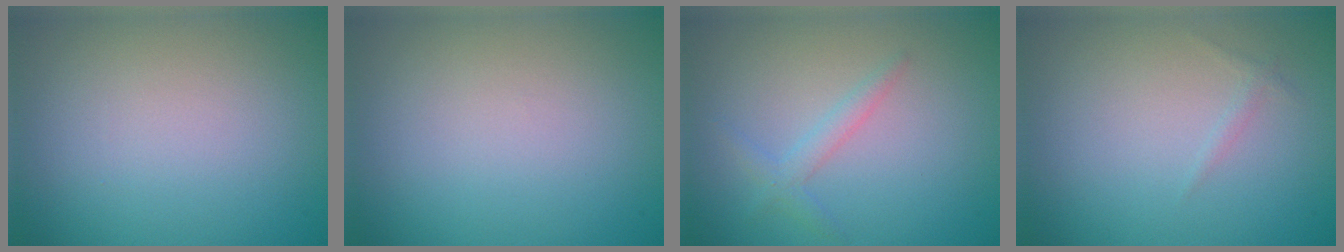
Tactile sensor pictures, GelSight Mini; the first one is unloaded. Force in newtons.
{"total": 0.0}
{"total": 1.5, "press": 1.5, "slide": 0.1}
{"total": 0.5, "press": 0.5, "slide": 0.1}